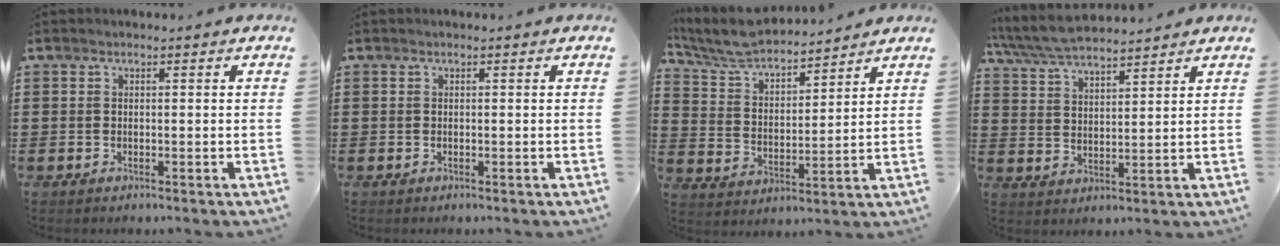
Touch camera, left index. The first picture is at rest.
{"total": 0.0}
{"total": 6.7, "force": [6.3, 1.2, 2.0], "torque": [-0.070, -0.034, 0.108]}
{"total": 6.0, "force": [5.6, 0.8, 2.1], "torque": [-0.060, -0.018, 0.103]}